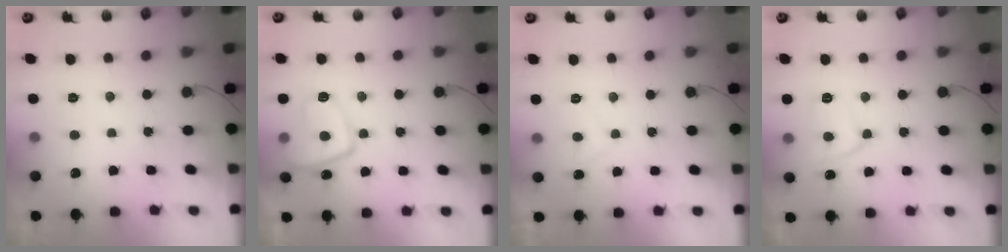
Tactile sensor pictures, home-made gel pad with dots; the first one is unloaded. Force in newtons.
{"total": 9.8, "press": 9.7, "slide": 1.1}
{"total": 2.9, "press": 2.8, "slide": 0.9}
{"total": 8.5, "press": 8.4, "slide": 0.7}